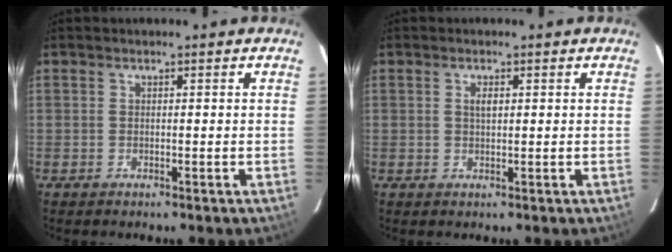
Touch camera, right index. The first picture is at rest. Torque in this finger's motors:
{"motor_torque": [0.01, 0.00, 0.03, 0.04]}